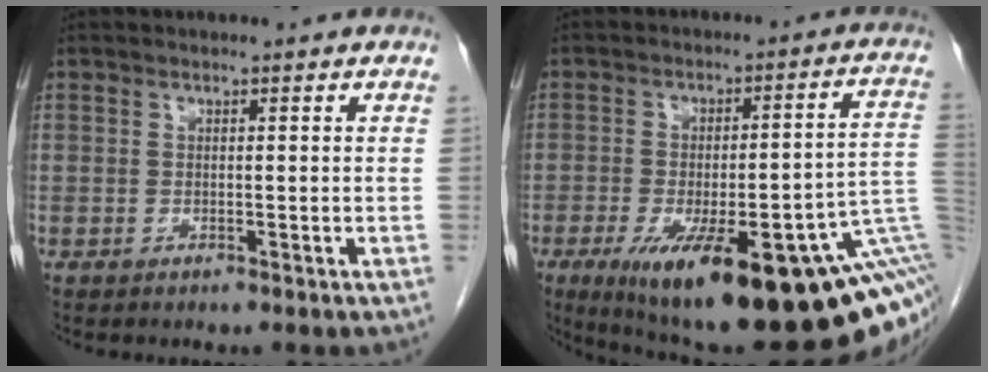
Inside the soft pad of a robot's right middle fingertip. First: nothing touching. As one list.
[{"total": 27.6, "force": [-12.6, 5.6, 23.9], "torque": [-0.248, -0.013, -0.171]}]